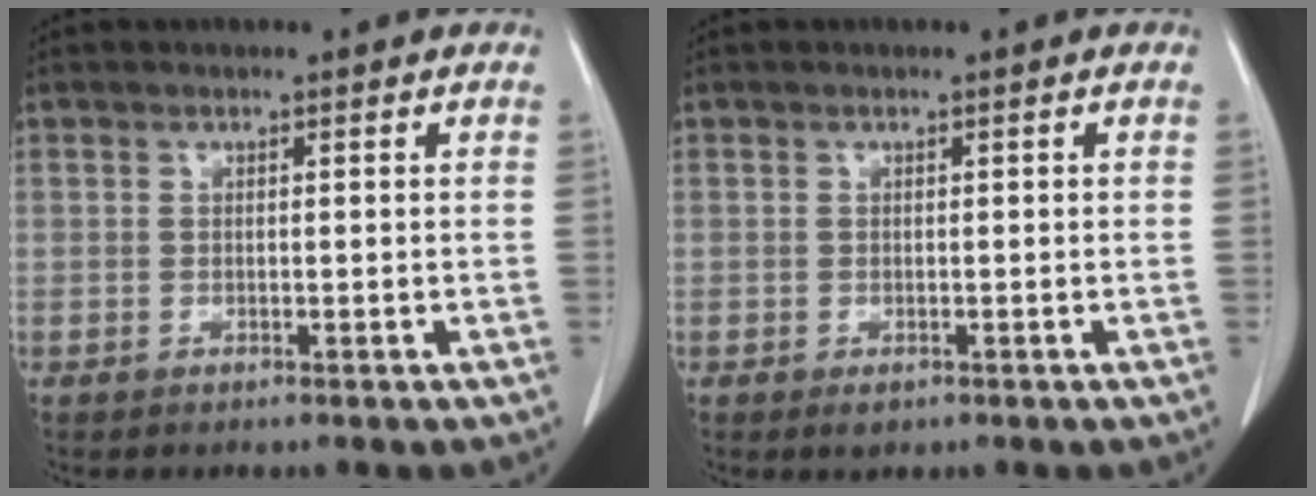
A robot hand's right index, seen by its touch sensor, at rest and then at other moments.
{"total": 1.4, "force": [-0.7, 0.9, 0.9], "torque": [-0.007, 0.001, -0.003]}